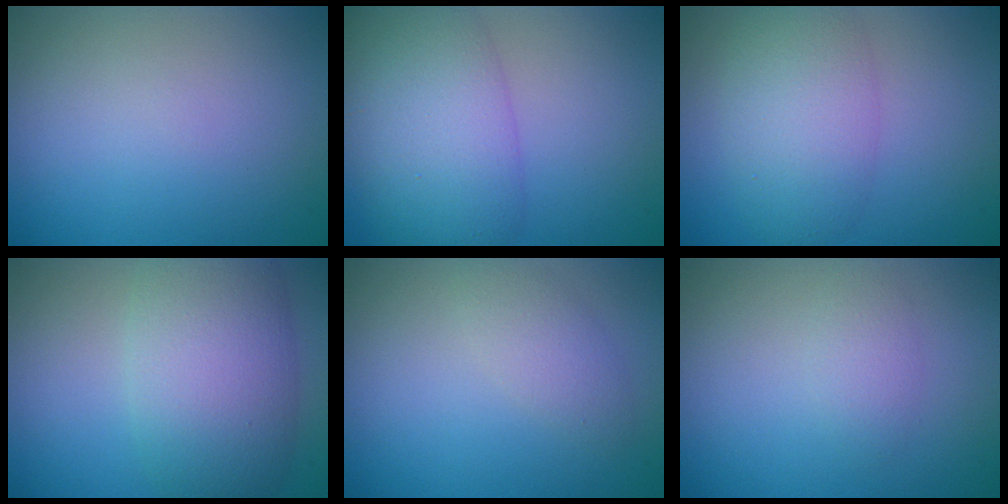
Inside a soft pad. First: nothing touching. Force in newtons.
{"total": 8.4, "press": 8.4, "slide": 0.2}
{"total": 5.3, "press": 5.3, "slide": 0.2}
{"total": 7.9, "press": 7.9, "slide": 0.5}
{"total": 2.1, "press": 2.1, "slide": 0.1}
{"total": 1.5, "press": 1.5, "slide": 0.0}